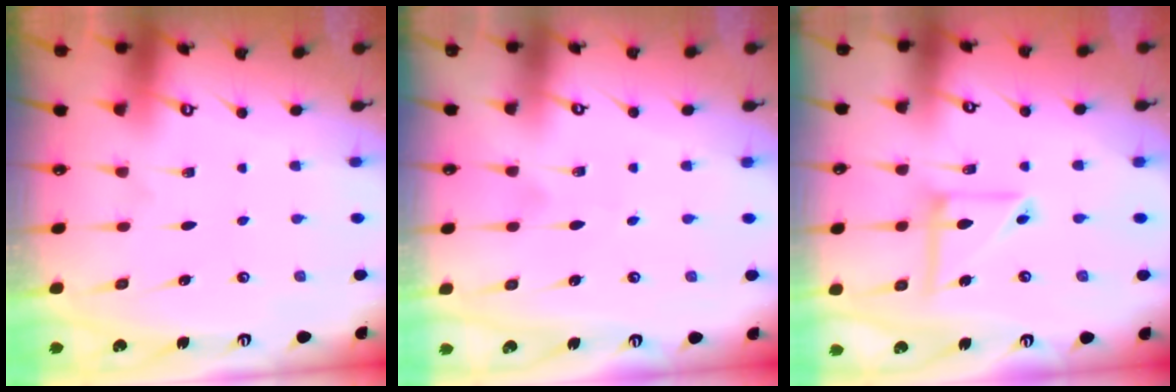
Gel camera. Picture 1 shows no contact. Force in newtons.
{"total": 2.8, "press": 2.8, "slide": 0.1}
{"total": 9.3, "press": 9.2, "slide": 0.9}